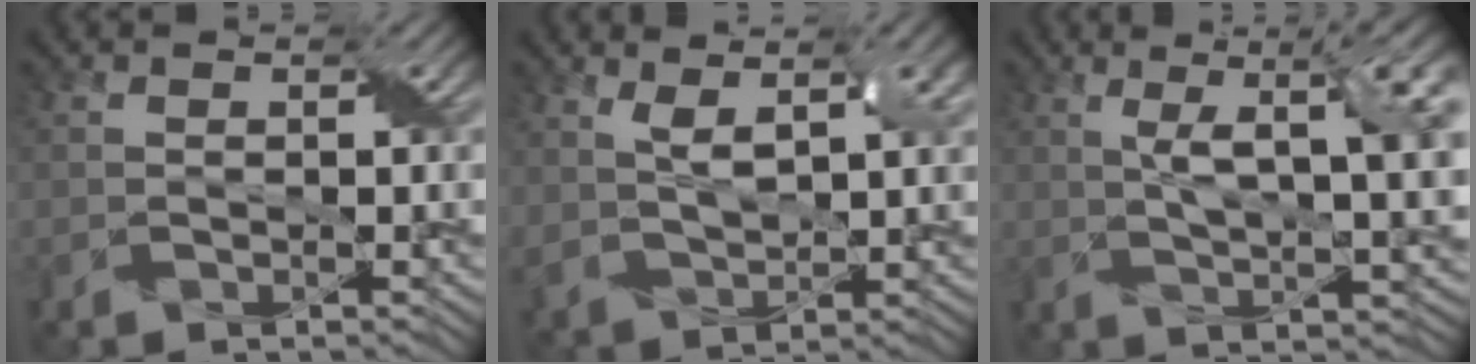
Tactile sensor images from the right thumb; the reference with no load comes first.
{"total": 6.8, "force": [2.7, 3.2, 5.3], "torque": [-0.111, -0.001, 0.058]}
{"total": 10.5, "force": [2.5, 3.2, 9.6], "torque": [-0.162, 0.002, 0.044]}